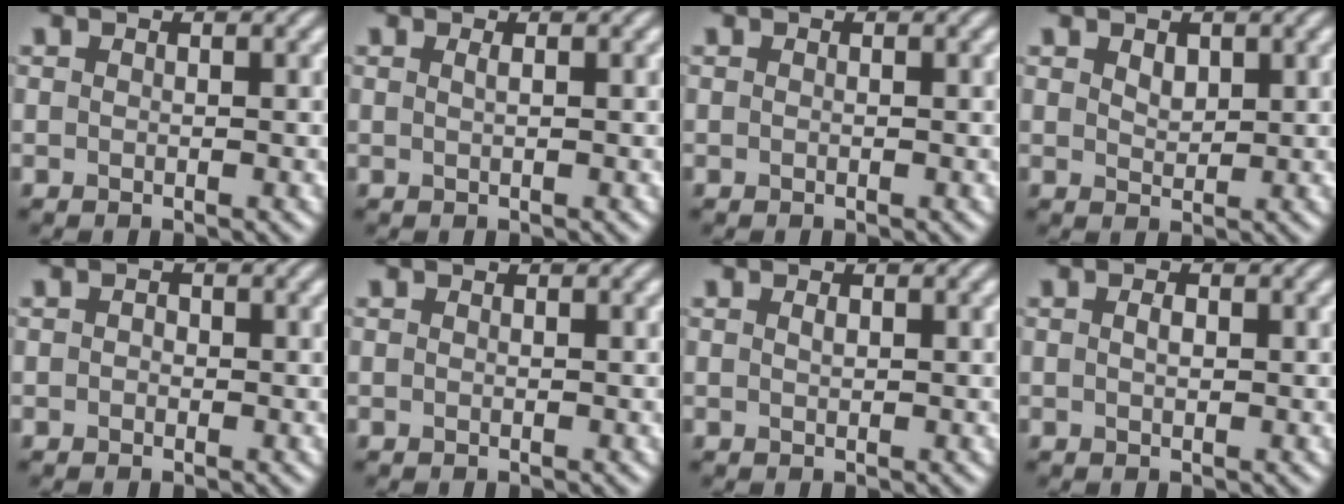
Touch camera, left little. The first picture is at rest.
{"total": 0.8, "force": [0.3, 0.3, 0.6], "torque": [-0.007, 0.003, 0.003]}
{"total": 0.0}
{"total": 1.5, "force": [0.8, 0.8, 0.8], "torque": [-0.015, -0.001, 0.019]}
{"total": 0.7, "force": [0.0, 0.6, 0.4], "torque": [-0.005, -0.003, -0.004]}
{"total": 0.0}
{"total": 0.6, "force": [0.2, 0.3, 0.4], "torque": [-0.010, 0.002, 0.004]}
{"total": 1.0, "force": [0.2, 0.5, 0.9], "torque": [-0.018, 0.002, 0.002]}